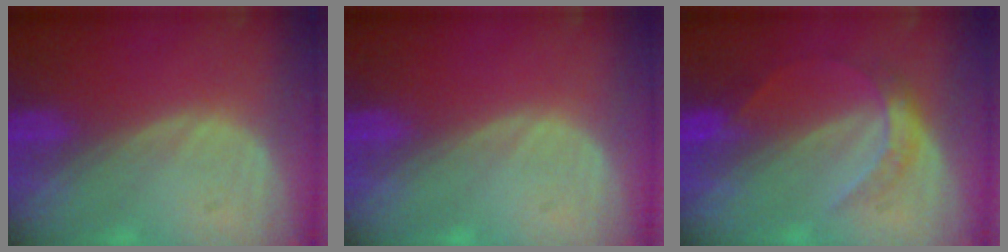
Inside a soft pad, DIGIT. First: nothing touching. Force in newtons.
{"total": 0.0}
{"total": 4.8, "press": 4.4, "slide": 1.8}